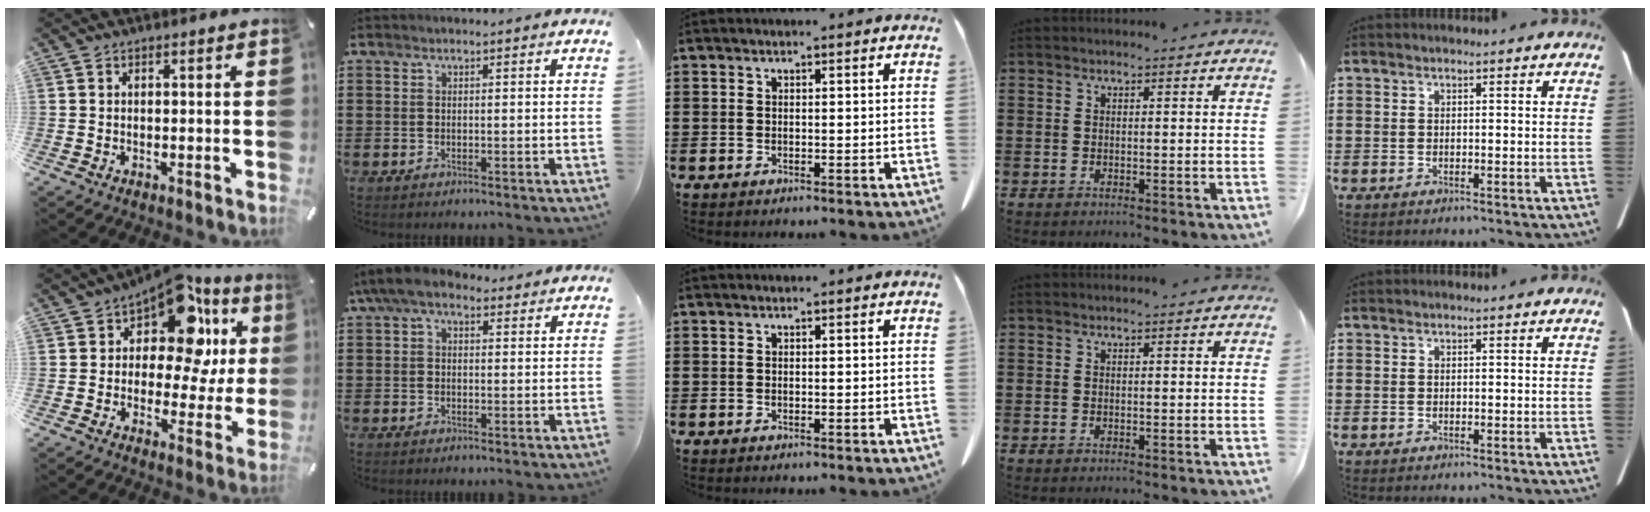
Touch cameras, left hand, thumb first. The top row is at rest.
{"thumb": {"total": 15.6, "force": [7.7, 8.6, 10.4], "torque": [-0.157, -0.056, 0.134]}, "index": {"total": 5.1, "force": [3.2, 2.2, 3.4], "torque": [-0.073, 0.004, 0.058]}}